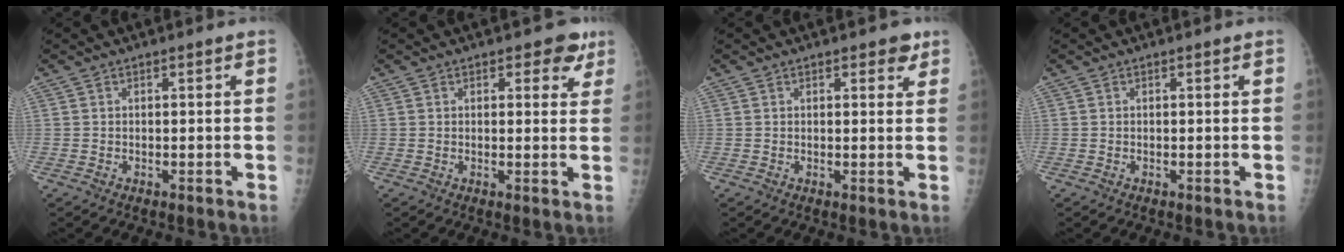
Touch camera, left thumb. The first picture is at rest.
{"total": 4.4, "force": [2.7, 2.5, 2.4], "torque": [0.007, -0.010, 0.028]}
{"total": 2.6, "force": [1.7, 1.3, 1.5], "torque": [-0.001, -0.006, 0.017]}
{"total": 0.0}